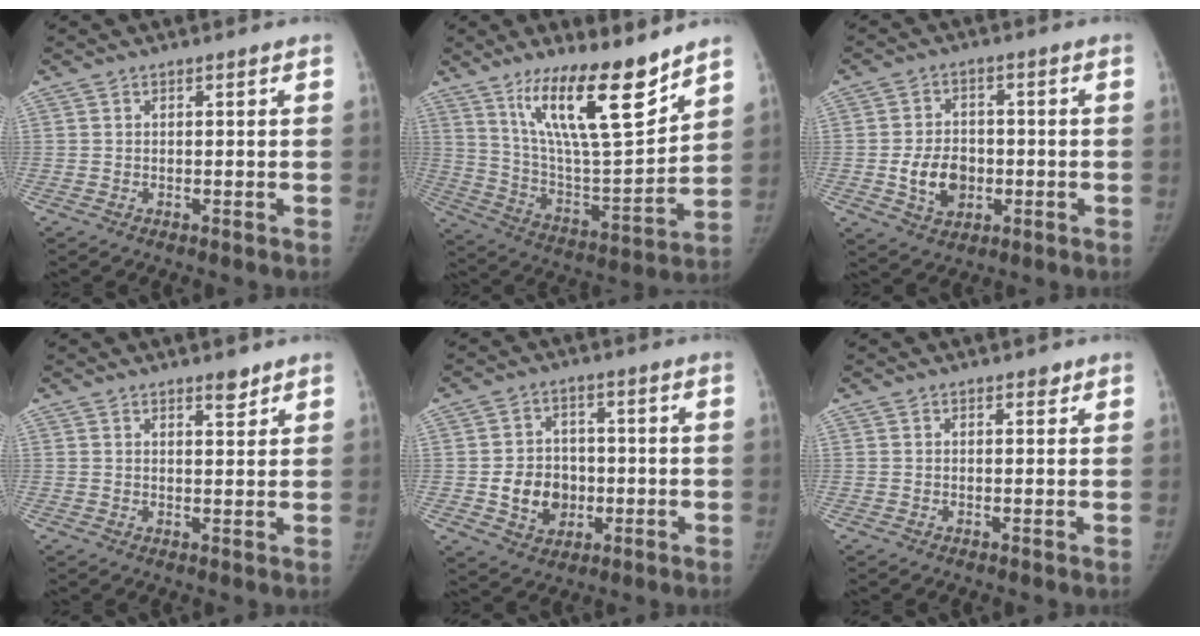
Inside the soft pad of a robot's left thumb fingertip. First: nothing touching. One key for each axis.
{"total": 20.0, "fx": 13.2, "fy": 4.6, "fz": 14.3, "tx": -0.214, "ty": -0.079, "tz": 0.237}
{"total": 8.4, "fx": -1.7, "fy": 6.3, "fz": 5.3, "tx": -0.065, "ty": 0.009, "tz": -0.024}
{"total": 2.6, "fx": 2.1, "fy": 0.9, "fz": 1.4, "tx": -0.006, "ty": -0.015, "tz": 0.031}
{"total": 9.1, "fx": -1.6, "fy": 7.6, "fz": 4.7, "tx": -0.038, "ty": 0.011, "tz": -0.020}
{"total": 0.9, "fx": 0.6, "fy": 0.5, "fz": 0.4, "tx": 0.001, "ty": -0.004, "tz": 0.006}